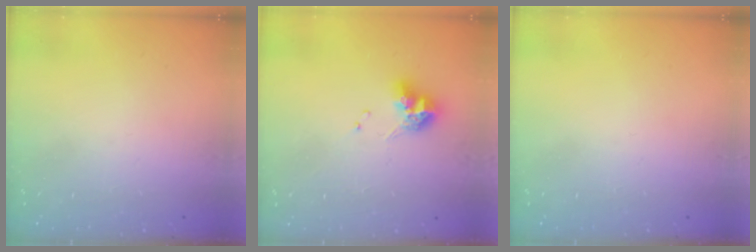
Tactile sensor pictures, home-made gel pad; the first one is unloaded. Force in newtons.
{"total": 9.8, "press": 9.7, "slide": 1.2}
{"total": 0.0}